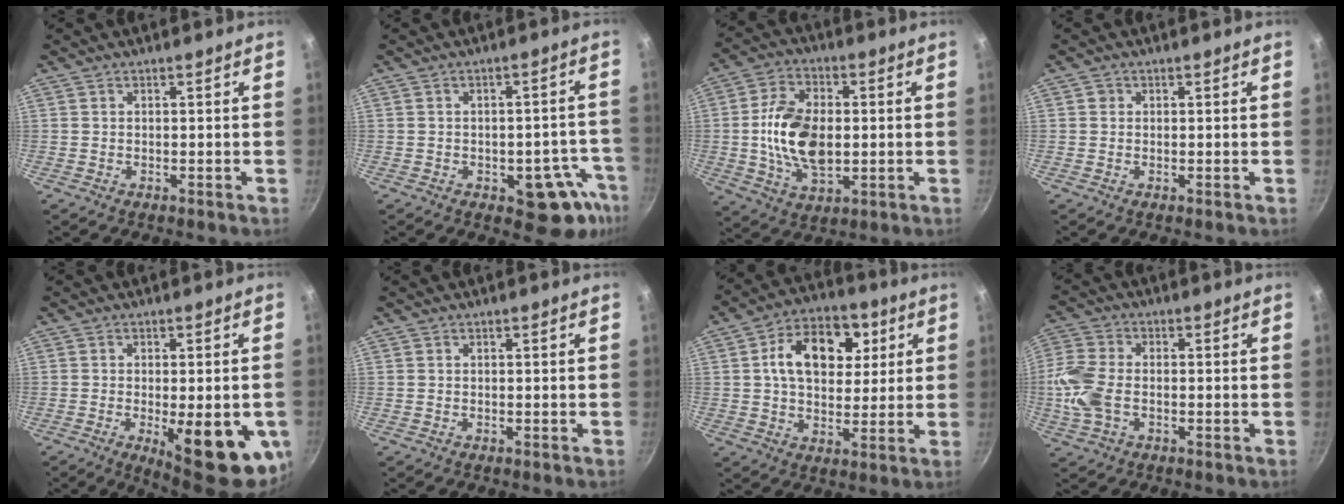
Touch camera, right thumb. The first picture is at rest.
{"total": 9.3, "force": [-4.5, 4.3, 6.9], "torque": [-0.053, 0.034, -0.048]}
{"total": 14.4, "force": [-0.1, 8.5, 11.6], "torque": [-0.204, 0.003, 0.001]}
{"total": 0.9, "force": [0.2, 0.8, 0.2], "torque": [0.003, 0.002, 0.002]}
{"total": 16.9, "force": [-5.1, 5.9, 14.9], "torque": [-0.147, -0.014, -0.049]}
{"total": 0.0}
{"total": 14.9, "force": [3.9, 9.9, 10.4], "torque": [-0.135, 0.005, 0.056]}
{"total": 9.9, "force": [-1.6, 6.1, 7.7], "torque": [-0.190, 0.016, -0.036]}